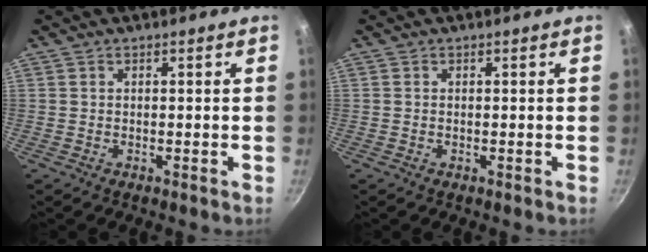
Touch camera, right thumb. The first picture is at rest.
{"total": 0.0}